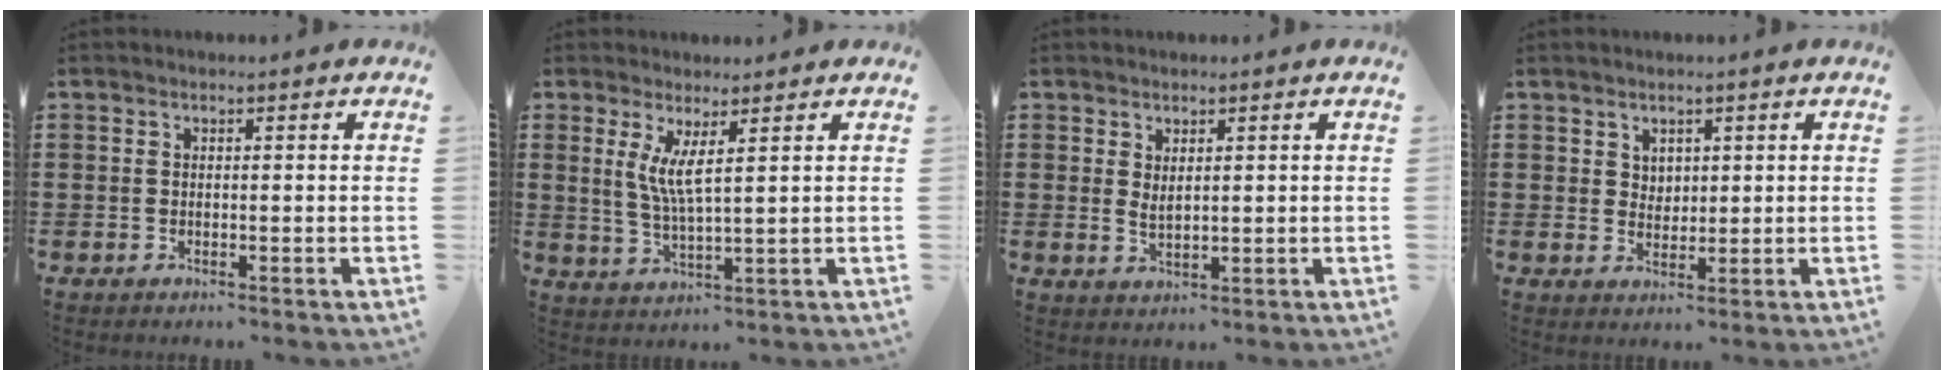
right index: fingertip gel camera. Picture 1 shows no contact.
{"total": 4.7, "force": [2.1, 0.3, 4.3], "torque": [-0.091, -0.006, 0.036]}
{"total": 1.7, "force": [1.2, 0.5, 1.1], "torque": [-0.022, 0.003, 0.022]}
{"total": 2.5, "force": [1.6, 1.8, 0.4], "torque": [-0.015, 0.008, 0.030]}